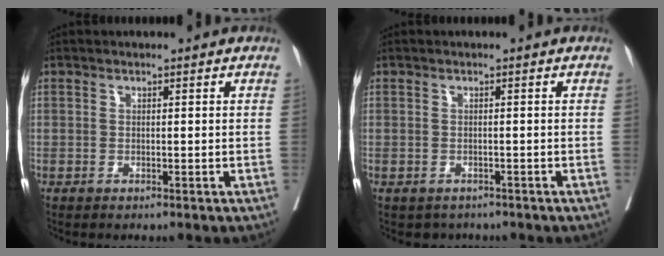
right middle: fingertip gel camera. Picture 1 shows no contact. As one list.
[{"total": 2.3, "force": [-1.8, 1.5, 0.2], "torque": [-0.006, 0.004, -0.024]}]